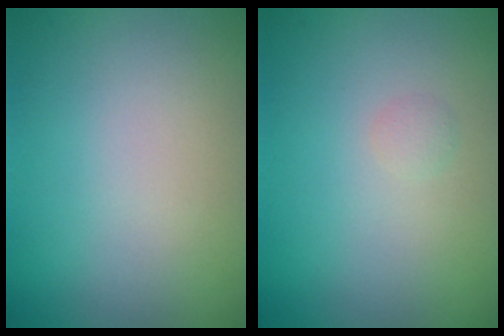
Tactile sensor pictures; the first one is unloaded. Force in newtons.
{"total": 0.6, "press": 0.6, "slide": 0.0}